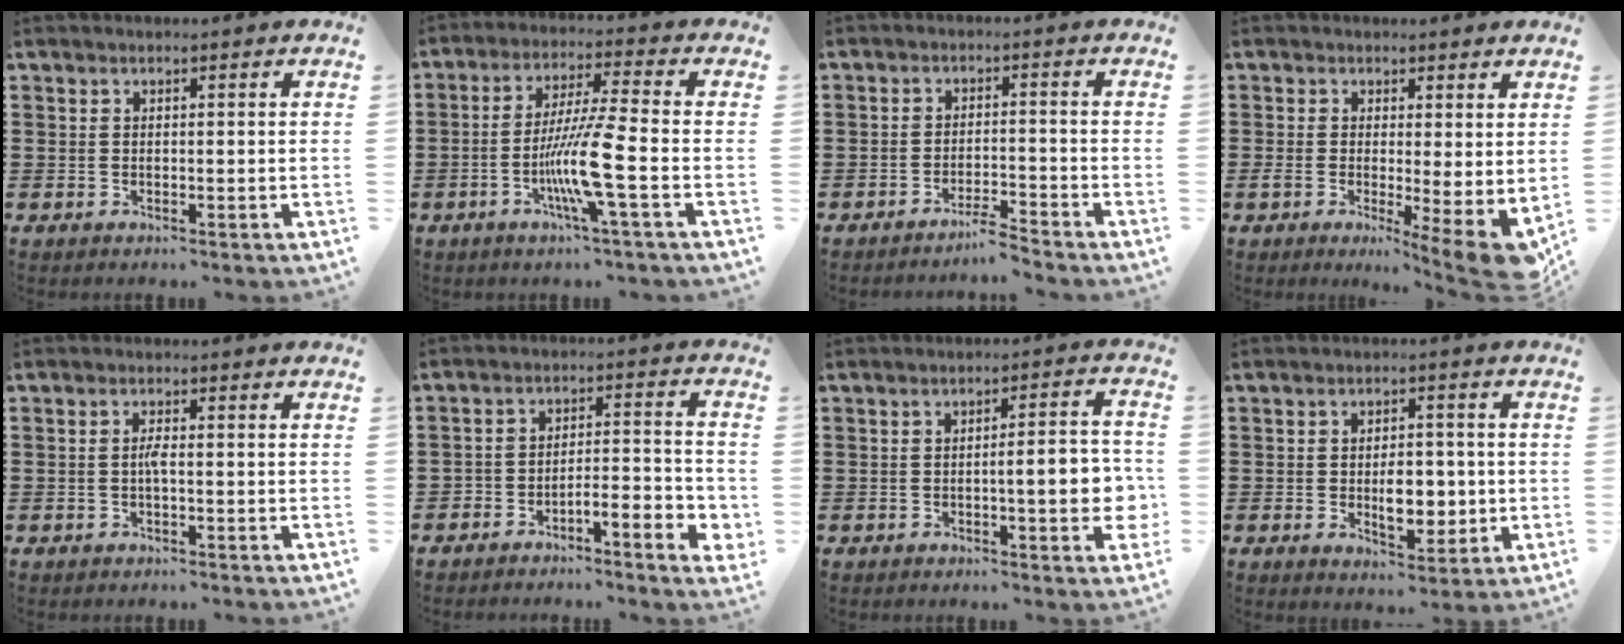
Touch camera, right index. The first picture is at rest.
{"total": 9.8, "force": [-3.3, -0.3, 9.2], "torque": [-0.182, -0.016, -0.067]}
{"total": 3.0, "force": [-2.9, -0.1, 0.7], "torque": [-0.016, 0.000, -0.060]}
{"total": 4.4, "force": [-0.9, 1.5, 4.1], "torque": [-0.062, -0.024, -0.016]}
{"total": 1.7, "force": [-0.5, 0.1, 1.6], "torque": [-0.039, -0.003, -0.012]}
{"total": 4.7, "force": [-4.2, 0.7, 2.1], "torque": [-0.036, 0.000, -0.082]}
{"total": 7.4, "force": [-1.2, 1.6, 7.1], "torque": [-0.095, -0.007, -0.025]}
{"total": 6.3, "force": [-0.9, 3.6, 5.1], "torque": [-0.071, -0.001, -0.021]}